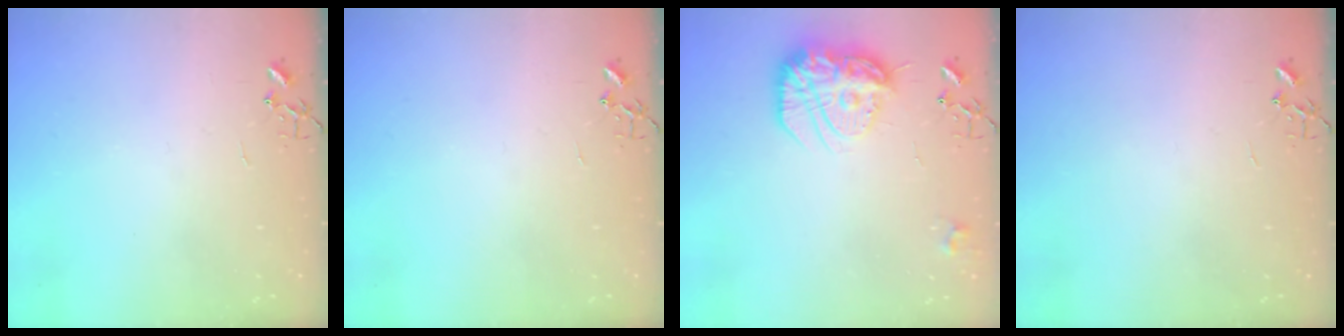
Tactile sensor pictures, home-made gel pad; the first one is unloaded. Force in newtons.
{"total": 0.0}
{"total": 17.7, "press": 17.6, "slide": 1.8}
{"total": 0.0}